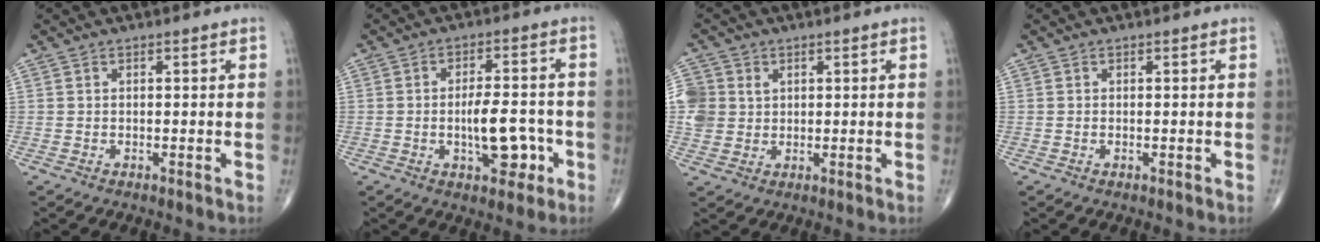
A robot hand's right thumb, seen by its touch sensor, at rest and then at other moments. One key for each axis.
{"total": 8.7, "fx": -2.3, "fy": 4.1, "fz": 7.3, "tx": -0.091, "ty": 0.021, "tz": -0.029}
{"total": 7.3, "fx": 1.7, "fy": 6.6, "fz": 2.6, "tx": -0.050, "ty": 0.004, "tz": 0.035}
{"total": 0.0}